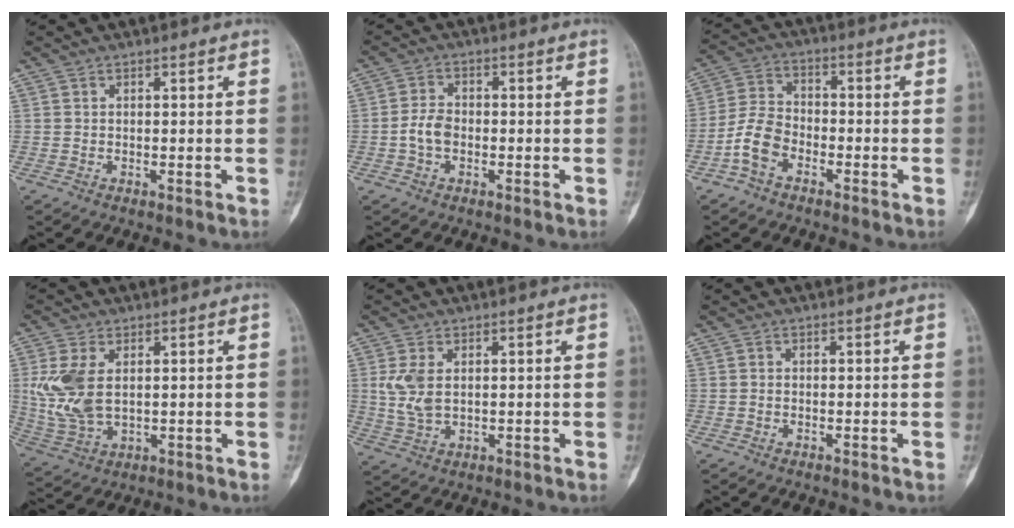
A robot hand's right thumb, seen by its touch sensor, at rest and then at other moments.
{"total": 4.2, "force": [-1.0, 2.8, 2.9], "torque": [-0.055, 0.013, -0.025]}
{"total": 7.4, "force": [-3.7, 4.7, 4.4], "torque": [-0.083, 0.030, -0.081]}
{"total": 10.1, "force": [1.8, 5.9, 8.0], "torque": [-0.178, -0.007, 0.049]}
{"total": 5.6, "force": [1.1, 3.2, 4.4], "torque": [-0.099, -0.003, 0.029]}
{"total": 0.0}